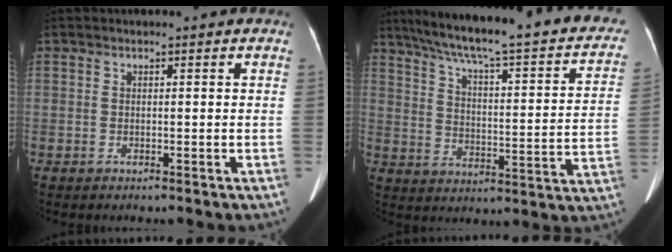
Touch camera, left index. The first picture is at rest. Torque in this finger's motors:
{"motor_torque": [0.77, -1.30, 0.09, 0.11]}